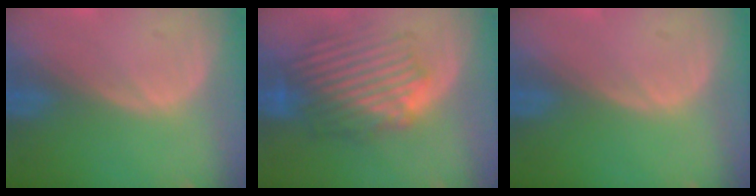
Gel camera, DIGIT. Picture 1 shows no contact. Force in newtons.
{"total": 8.7, "press": 8.5, "slide": 2.2}
{"total": 0.0}